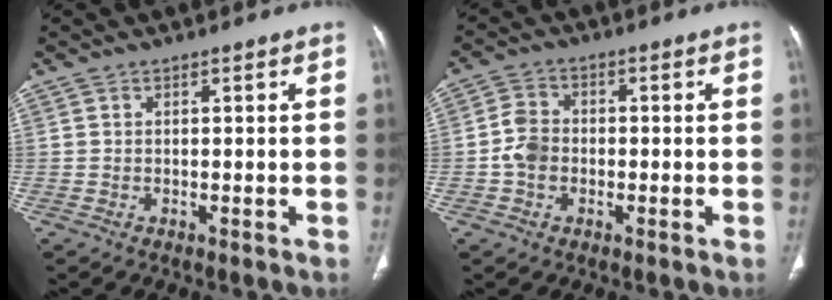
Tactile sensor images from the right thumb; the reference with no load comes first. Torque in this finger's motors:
{"motor_torque": [0.15, 0.60, 0.74, -0.70, 0.00]}